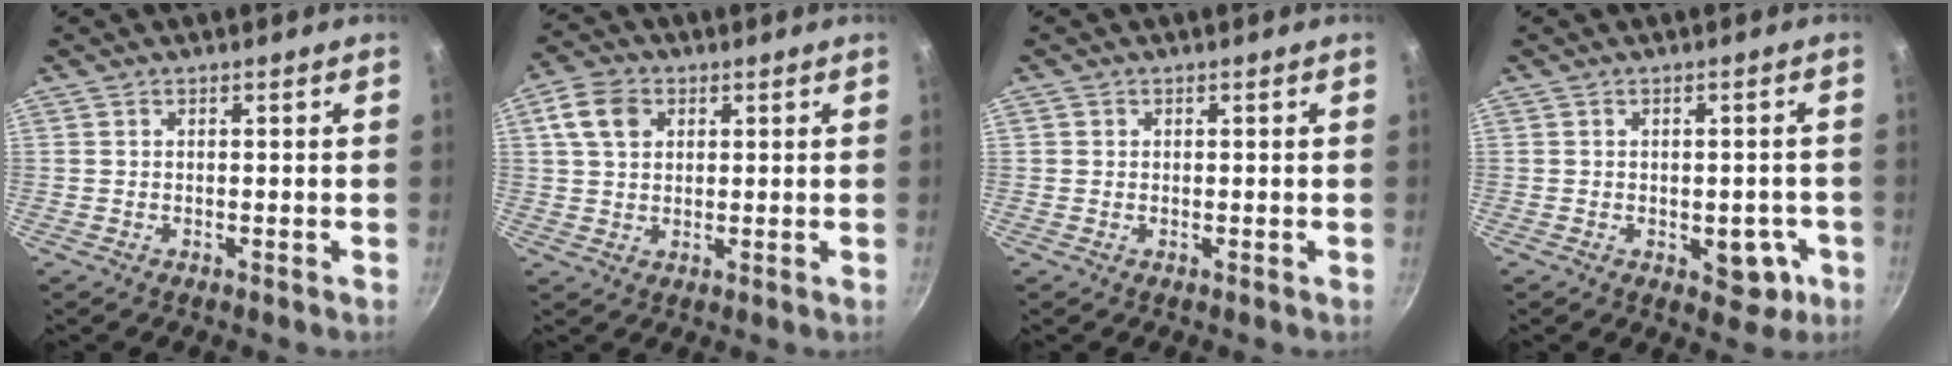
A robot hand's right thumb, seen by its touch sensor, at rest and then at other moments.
{"total": 5.6, "force": [1.7, 4.3, 3.2], "torque": [-0.045, 0.002, 0.026]}
{"total": 0.6, "force": [0.1, 0.6, 0.1], "torque": [0.003, 0.001, 0.000]}
{"total": 6.2, "force": [-1.9, 3.9, 4.4], "torque": [-0.018, 0.009, -0.019]}